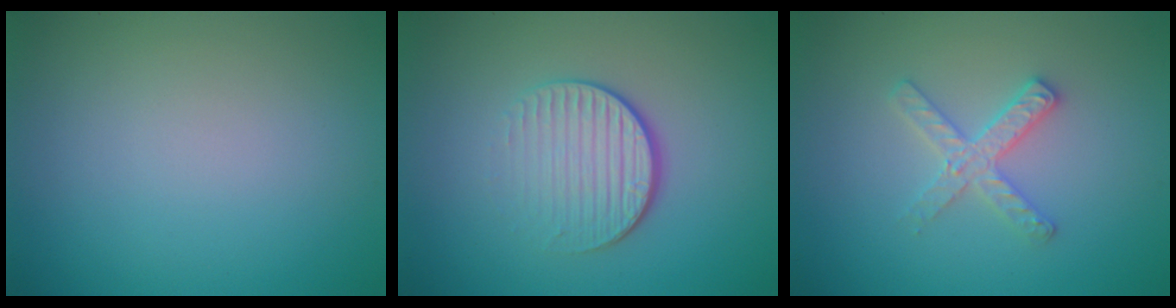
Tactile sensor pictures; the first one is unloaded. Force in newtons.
{"total": 4.0, "press": 2.7, "slide": 3.0}
{"total": 2.6, "press": 2.5, "slide": 0.4}